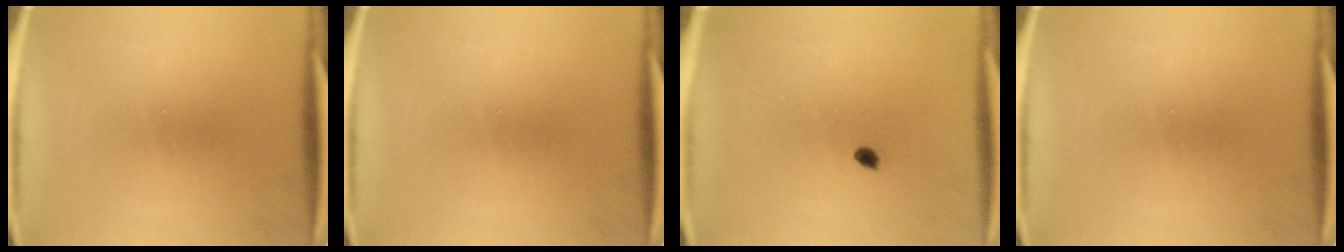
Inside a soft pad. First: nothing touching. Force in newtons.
{"total": 0.0}
{"total": 1.1}
{"total": 0.0}